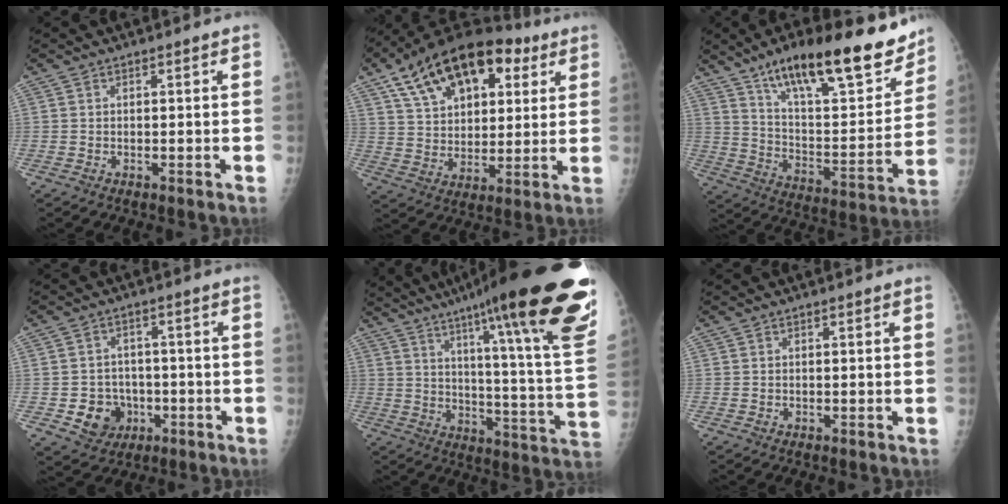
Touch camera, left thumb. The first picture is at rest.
{"total": 22.5, "force": [10.7, 12.8, 15.1], "torque": [-0.218, 0.005, 0.176]}
{"total": 26.4, "force": [18.2, 7.9, 17.4], "torque": [-0.226, -0.067, 0.289]}
{"total": 7.7, "force": [-2.3, 6.7, 2.8], "torque": [-0.015, 0.014, -0.029]}
{"total": 32.4, "force": [20.8, 3.4, 24.7], "torque": [-0.287, -0.086, 0.291]}
{"total": 0.0}